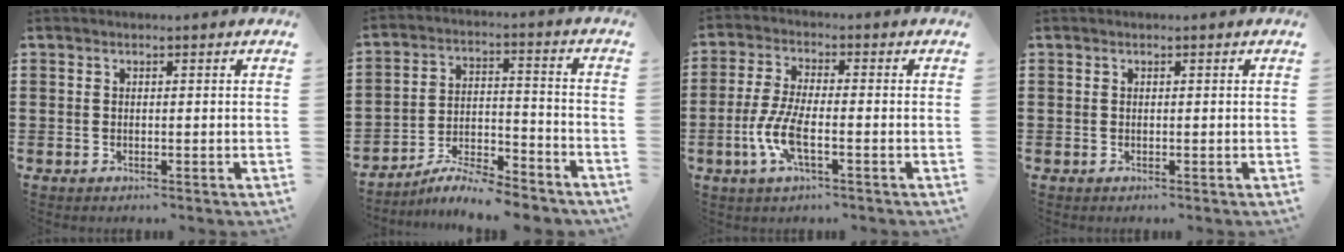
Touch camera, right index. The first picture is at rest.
{"total": 7.1, "force": [-6.6, 0.8, 2.6], "torque": [-0.042, 0.007, -0.125]}
{"total": 6.3, "force": [-2.3, 1.8, 5.6], "torque": [-0.133, -0.012, -0.049]}
{"total": 0.0}